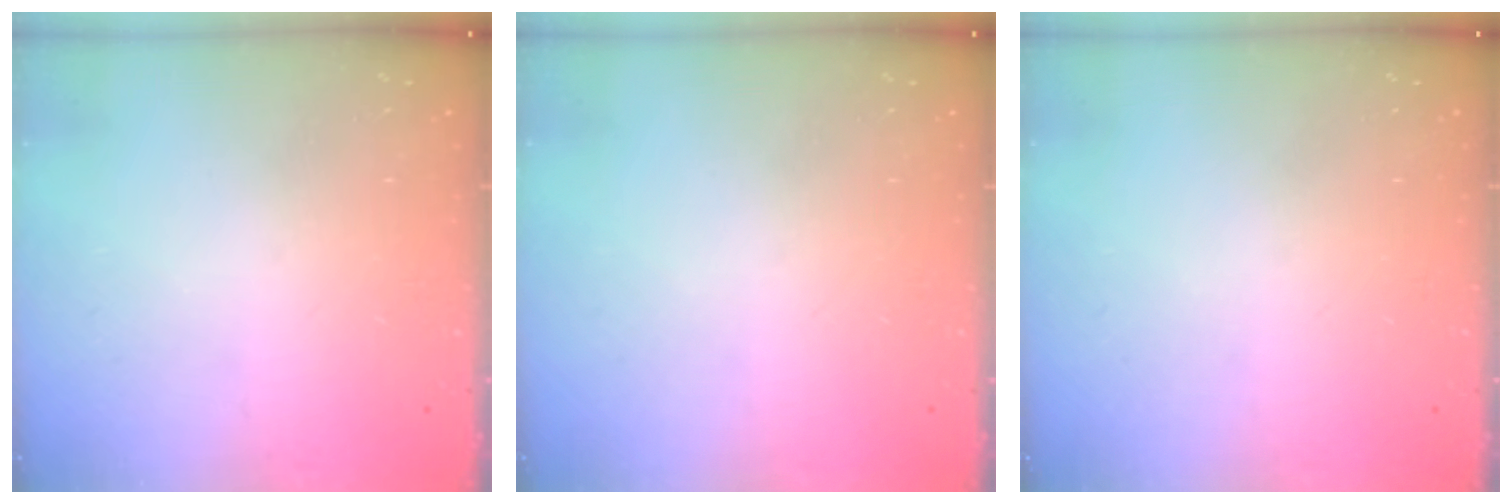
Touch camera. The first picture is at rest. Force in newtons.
{"total": 0.0}
{"total": 0.0}